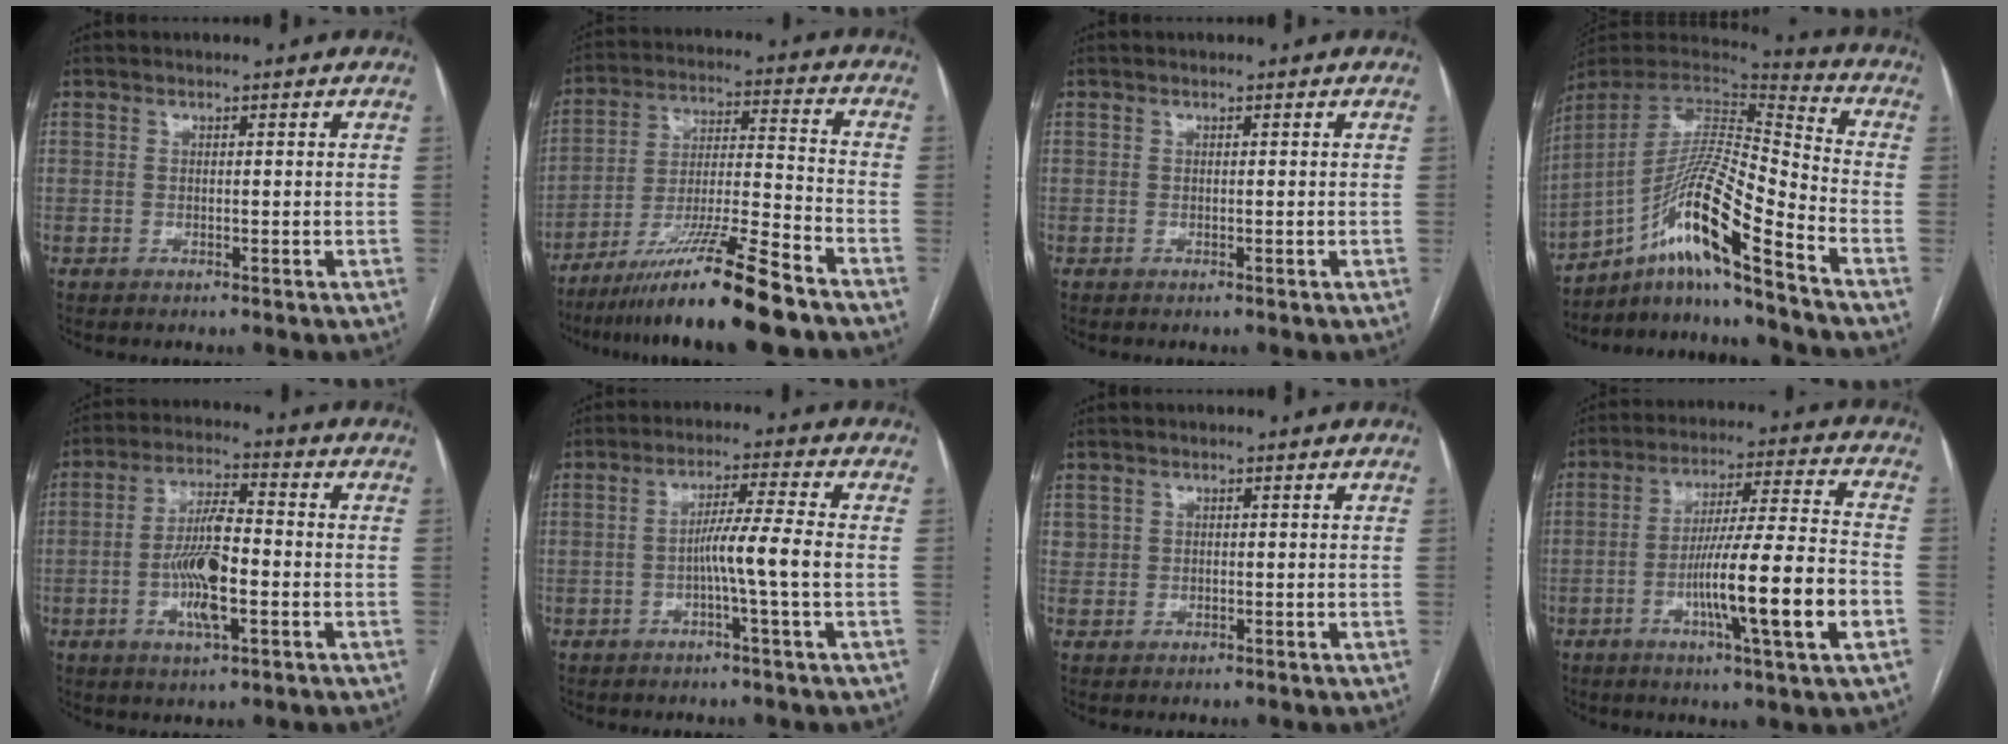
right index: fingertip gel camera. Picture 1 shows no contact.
{"total": 15.9, "force": [-12.1, -0.8, 10.2], "torque": [-0.188, -0.022, -0.211]}
{"total": 0.0}
{"total": 16.9, "force": [-10.6, -0.1, 13.2], "torque": [-0.252, 0.005, -0.190]}
{"total": 9.4, "force": [-2.1, 2.2, 8.9], "torque": [-0.176, 0.005, -0.039]}
{"total": 6.1, "force": [-1.3, -1.3, 5.9], "torque": [-0.100, 0.006, -0.025]}
{"total": 1.4, "force": [0.5, 1.2, 0.1], "torque": [0.010, 0.006, 0.007]}
{"total": 15.4, "force": [-4.6, -0.1, 14.7], "torque": [-0.252, -0.004, -0.077]}